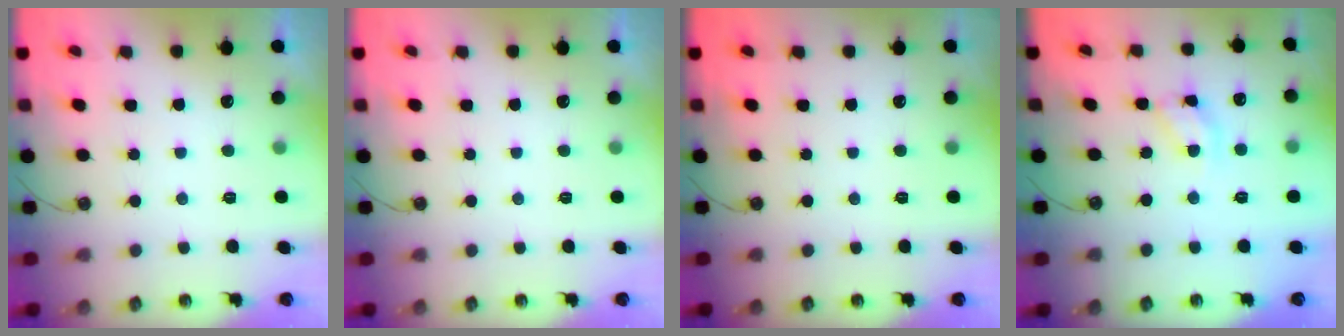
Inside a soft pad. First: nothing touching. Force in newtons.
{"total": 0.0}
{"total": 0.0}
{"total": 10.8, "press": 10.8, "slide": 0.7}